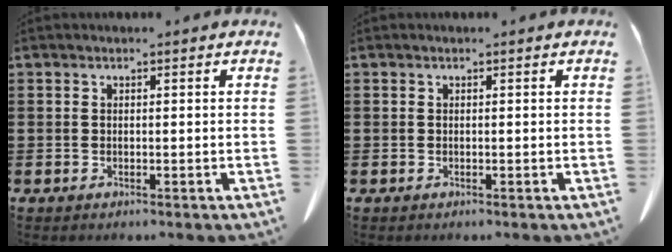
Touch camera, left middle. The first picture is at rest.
{"total": 0.0}